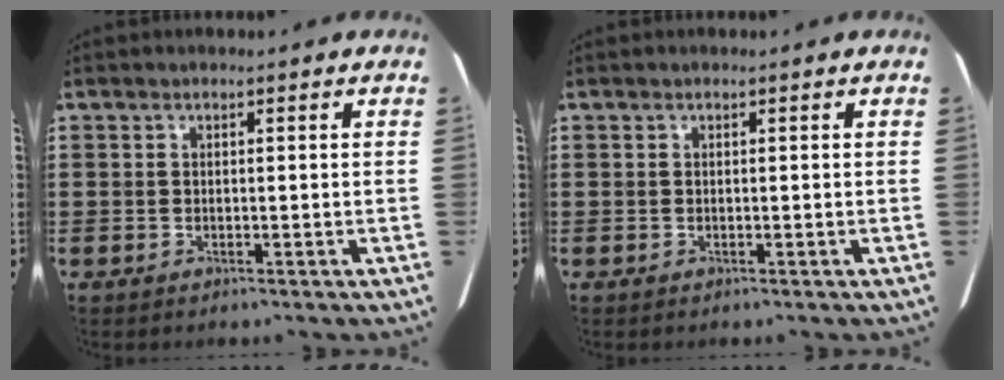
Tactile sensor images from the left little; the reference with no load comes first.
{"total": 0.0}